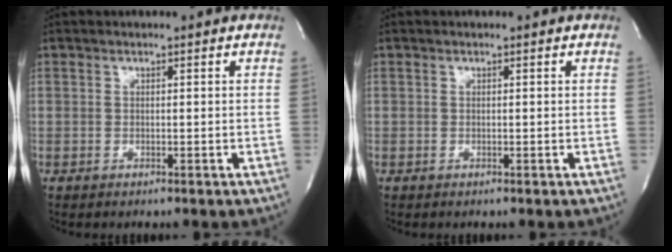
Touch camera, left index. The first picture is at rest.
{"total": 0.0}